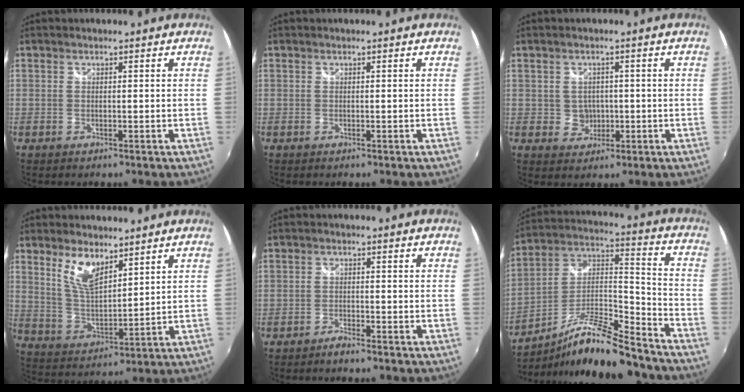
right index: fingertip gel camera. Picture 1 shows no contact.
{"total": 0.0}
{"total": 3.5, "force": [-0.1, 3.4, 0.8], "torque": [-0.017, 0.008, 0.005]}
{"total": 8.3, "force": [5.2, 3.2, 5.6], "torque": [-0.106, -0.002, 0.106]}
{"total": 1.8, "force": [-1.7, 0.2, 0.5], "torque": [-0.020, -0.003, -0.034]}
{"total": 17.3, "force": [-13.5, 2.8, 10.5], "torque": [-0.191, 0.003, -0.235]}